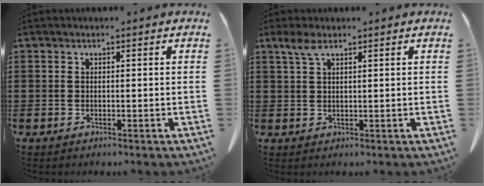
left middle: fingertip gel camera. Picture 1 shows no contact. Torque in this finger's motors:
{"motor_torque": [0.07, -0.03, 0.05, 0.04]}